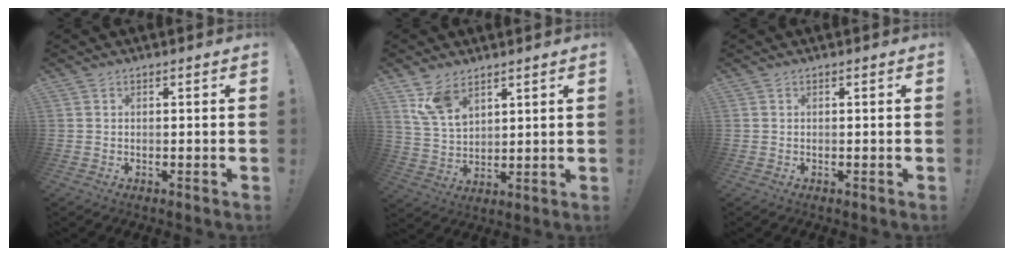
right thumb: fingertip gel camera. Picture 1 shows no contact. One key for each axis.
{"total": 9.2, "fx": 6.3, "fy": 4.7, "fz": 4.8, "tx": -0.088, "ty": -0.029, "tz": 0.124}
{"total": 0.0}